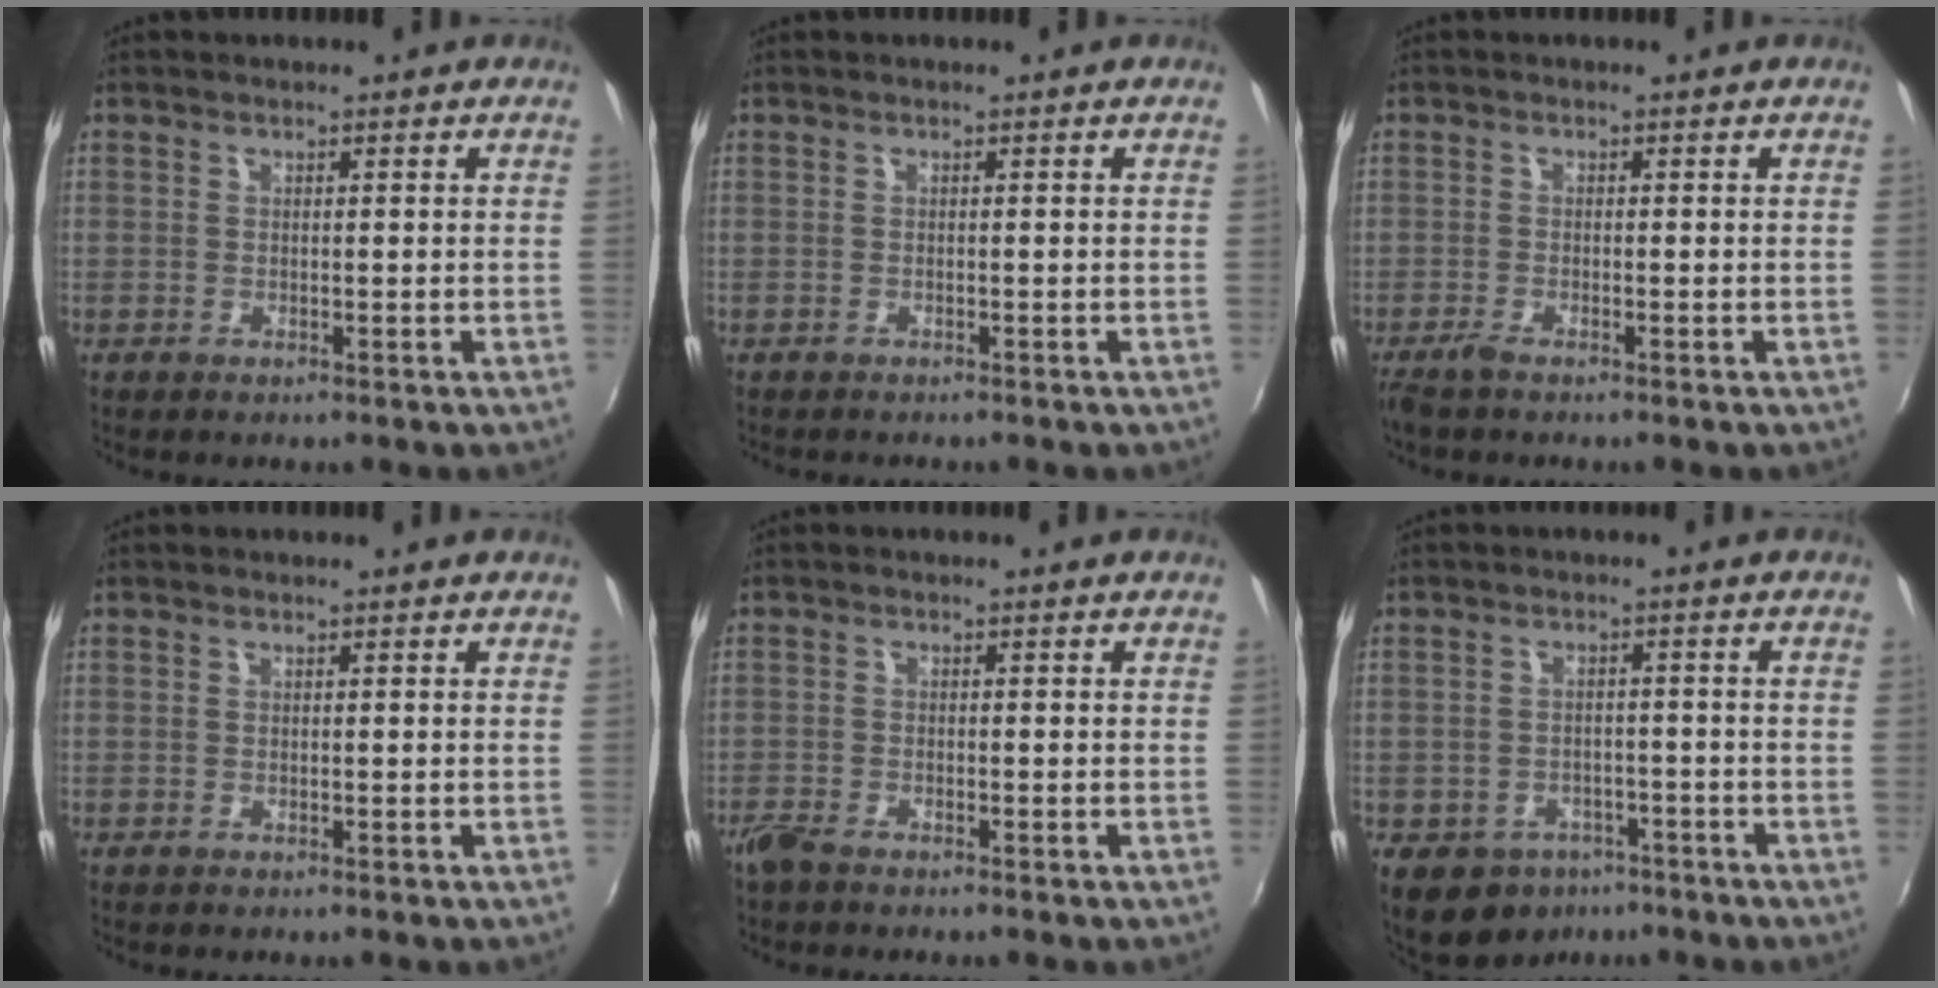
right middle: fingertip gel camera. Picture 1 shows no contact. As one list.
[{"total": 0.6, "force": [-0.6, 0.1, 0.1], "torque": [-0.003, -0.003, -0.011]}, {"total": 2.2, "force": [-1.8, 0.3, 1.2], "torque": [-0.032, -0.006, -0.038]}, {"total": 0.0}, {"total": 2.6, "force": [-2.2, 0.7, 1.1], "torque": [-0.033, -0.007, -0.047]}, {"total": 10.0, "force": [-6.0, 7.2, 3.6], "torque": [-0.092, 0.002, -0.074]}]